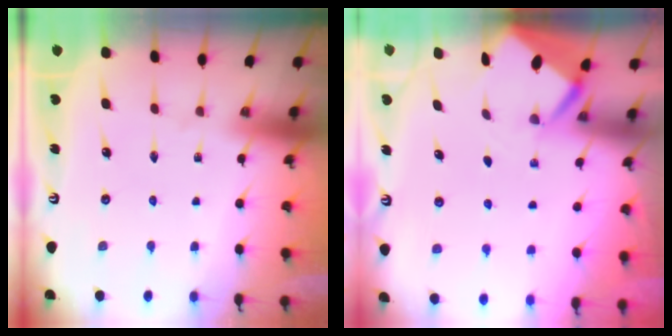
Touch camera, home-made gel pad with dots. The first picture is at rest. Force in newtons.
{"total": 2.5, "press": 2.5, "slide": 0.3}